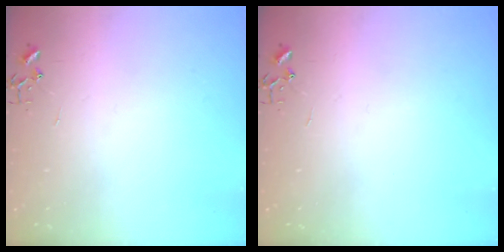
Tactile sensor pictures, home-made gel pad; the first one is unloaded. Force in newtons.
{"total": 0.0}